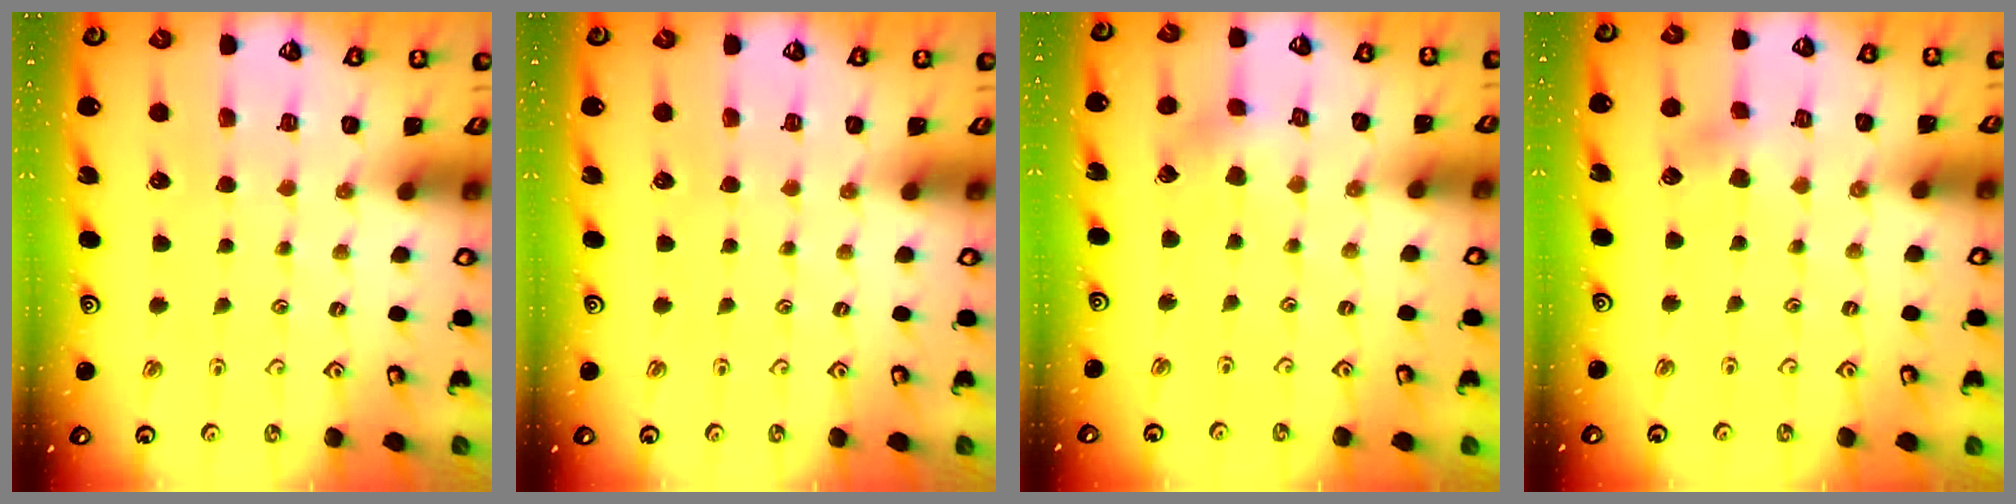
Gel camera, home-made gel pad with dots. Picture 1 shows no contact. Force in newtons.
{"total": 0.0}
{"total": 2.1, "press": 2.1, "slide": 0.1}
{"total": 4.3, "press": 4.3, "slide": 0.4}